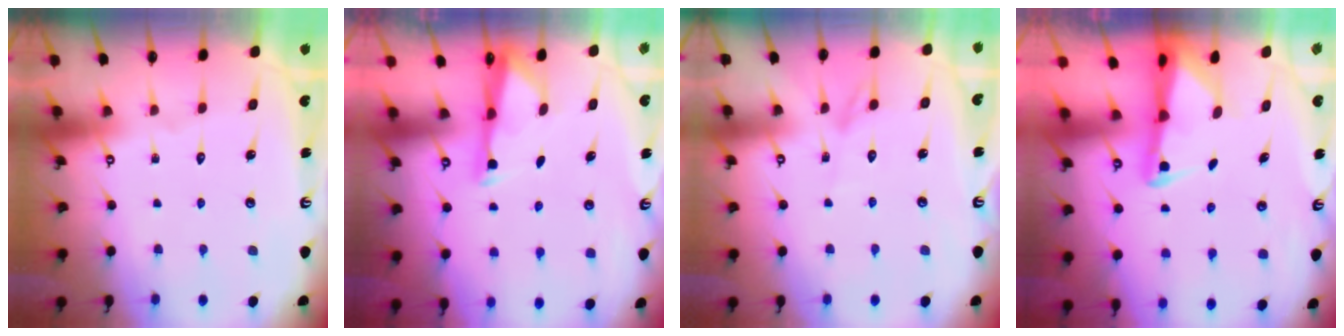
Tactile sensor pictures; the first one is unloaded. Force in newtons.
{"total": 2.9, "press": 2.9, "slide": 0.5}
{"total": 2.4, "press": 2.4, "slide": 0.3}
{"total": 2.3, "press": 2.3, "slide": 0.5}